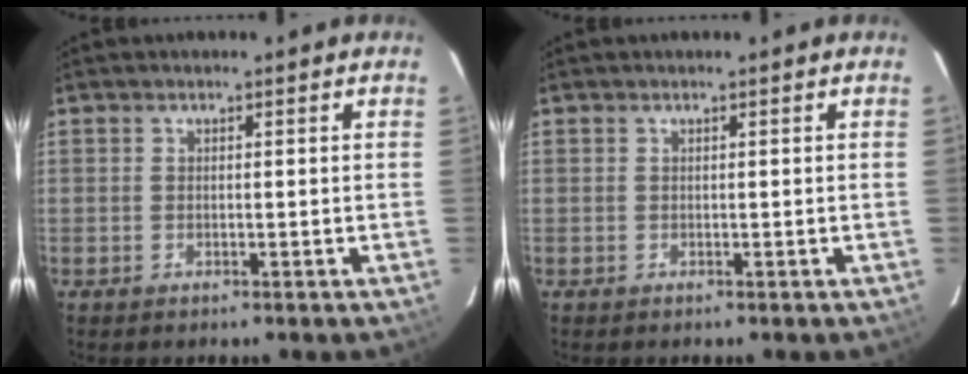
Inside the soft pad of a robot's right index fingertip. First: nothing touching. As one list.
[{"total": 0.0}]